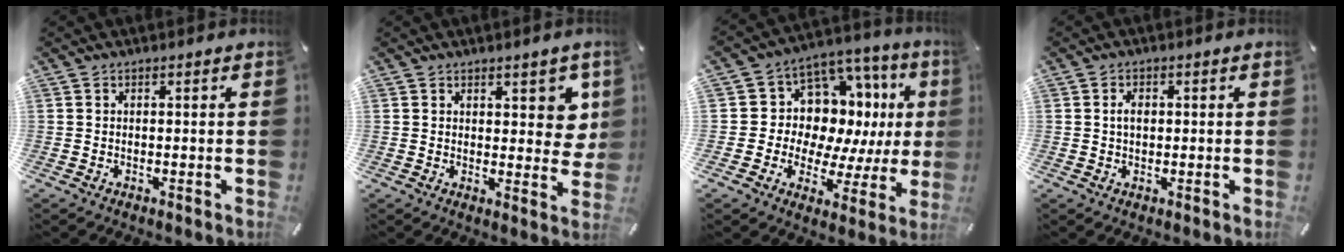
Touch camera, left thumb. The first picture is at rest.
{"total": 6.0, "force": [2.9, 3.7, 3.7], "torque": [-0.022, -0.019, 0.046]}
{"total": 10.3, "force": [4.0, 8.7, 3.9], "torque": [-0.057, -0.071, 0.078]}
{"total": 2.8, "force": [0.3, 1.9, 2.0], "torque": [-0.042, 0.007, 0.004]}